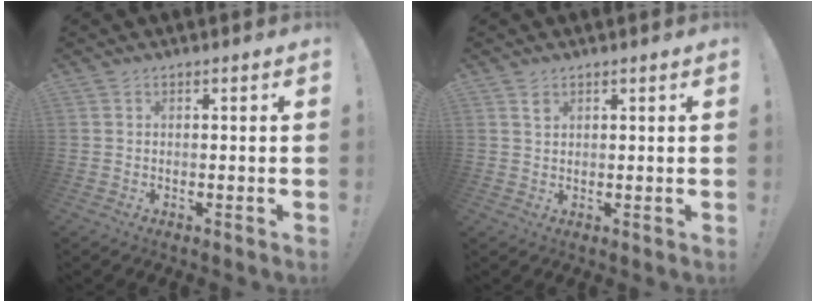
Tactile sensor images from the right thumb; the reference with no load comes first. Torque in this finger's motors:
{"motor_torque": [0.34, 0.19, 0.07, -0.21, -0.15]}